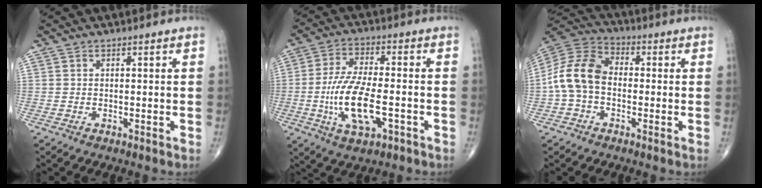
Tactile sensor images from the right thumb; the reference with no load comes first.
{"total": 12.8, "force": [-3.3, 5.2, 11.2], "torque": [-0.221, 0.010, -0.058]}
{"total": 11.5, "force": [-1.6, 8.0, 8.1], "torque": [-0.155, 0.034, -0.044]}